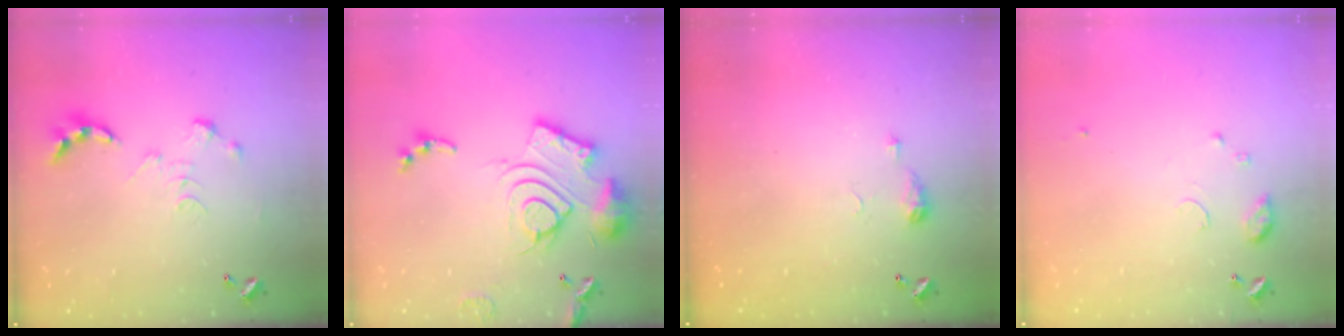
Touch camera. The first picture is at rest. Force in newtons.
{"total": 19.5, "press": 19.4, "slide": 2.0}
{"total": 5.4, "press": 5.3, "slide": 0.8}
{"total": 7.9, "press": 7.8, "slide": 0.8}